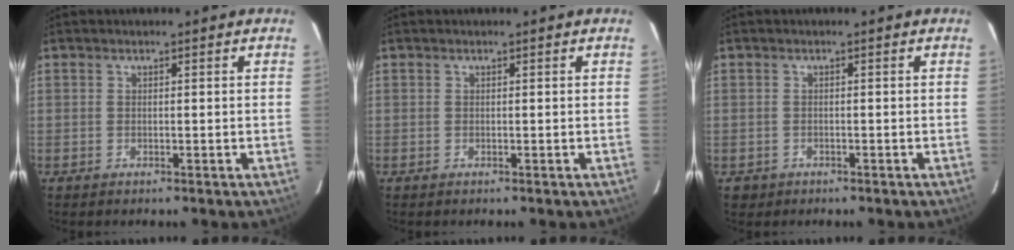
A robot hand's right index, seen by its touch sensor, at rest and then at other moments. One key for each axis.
{"total": 0.0}
{"total": 1.7, "fx": -0.8, "fy": 1.6, "fz": -0.1, "tx": -0.007, "ty": 0.006, "tz": -0.009}